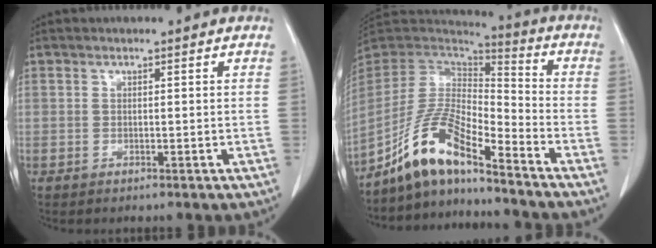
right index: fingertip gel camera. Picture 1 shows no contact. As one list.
[{"total": 12.2, "force": [-9.0, 2.1, 8.0], "torque": [-0.169, 0.013, -0.171]}]